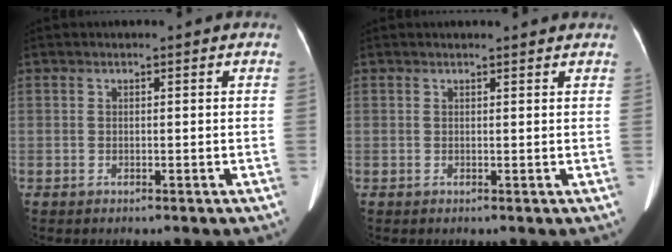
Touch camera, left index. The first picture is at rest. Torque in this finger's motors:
{"motor_torque": [-0.03, 0.12, -0.03, -0.01]}